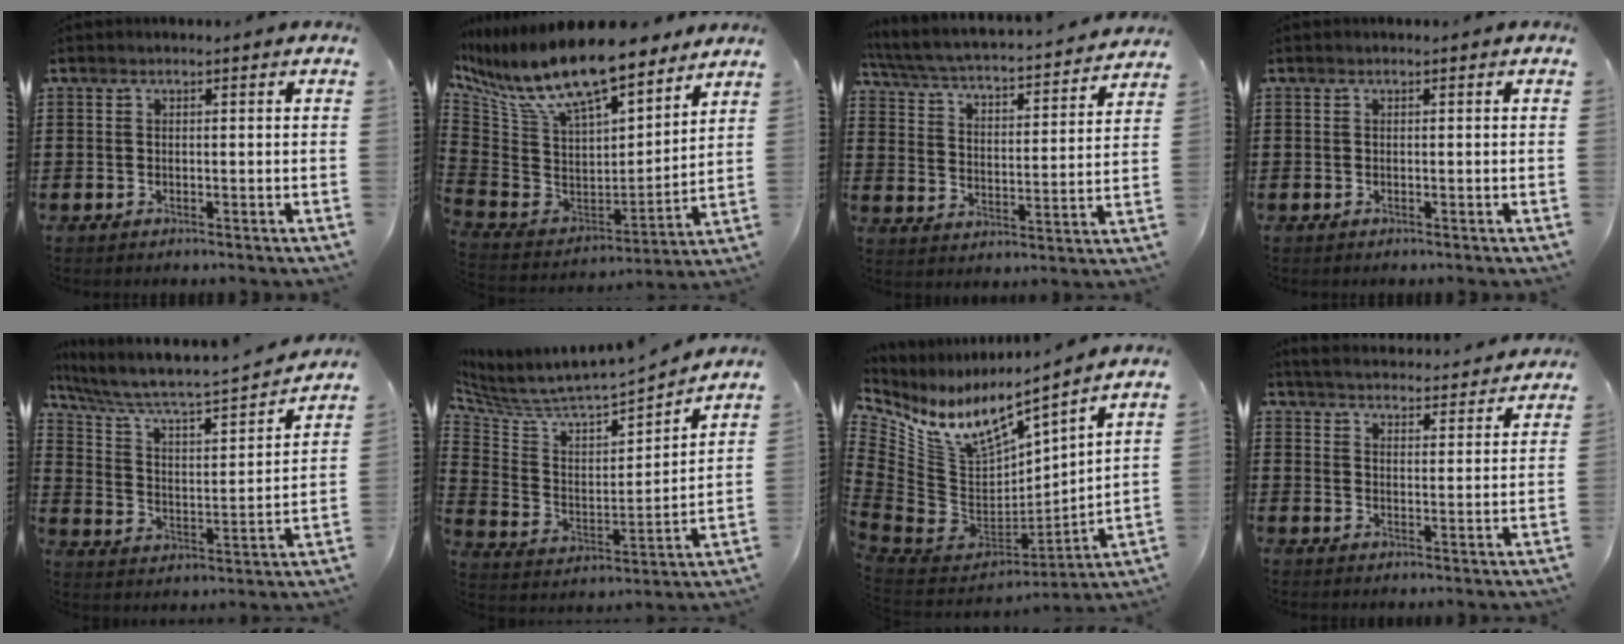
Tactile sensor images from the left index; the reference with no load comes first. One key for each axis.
{"total": 13.2, "fx": 10.8, "fy": 2.9, "fz": 7.1, "tx": -0.188, "ty": -0.073, "tz": 0.189}
{"total": 3.3, "fx": 3.1, "fy": -0.1, "fz": 1.2, "tx": -0.043, "ty": -0.033, "tz": 0.040}
{"total": 0.0}
{"total": 4.7, "fx": 4.1, "fy": 1.0, "fz": 2.2, "tx": -0.067, "ty": -0.040, "tz": 0.060}
{"total": 4.2, "fx": 4.0, "fy": 1.0, "fz": 0.7, "tx": -0.043, "ty": -0.048, "tz": 0.060}
{"total": 10.3, "fx": 7.5, "fy": 3.9, "fz": 5.9, "tx": -0.149, "ty": -0.070, "tz": 0.131}
{"total": 4.3, "fx": 4.2, "fy": -0.4, "fz": 0.2, "tx": -0.025, "ty": -0.033, "tz": 0.071}